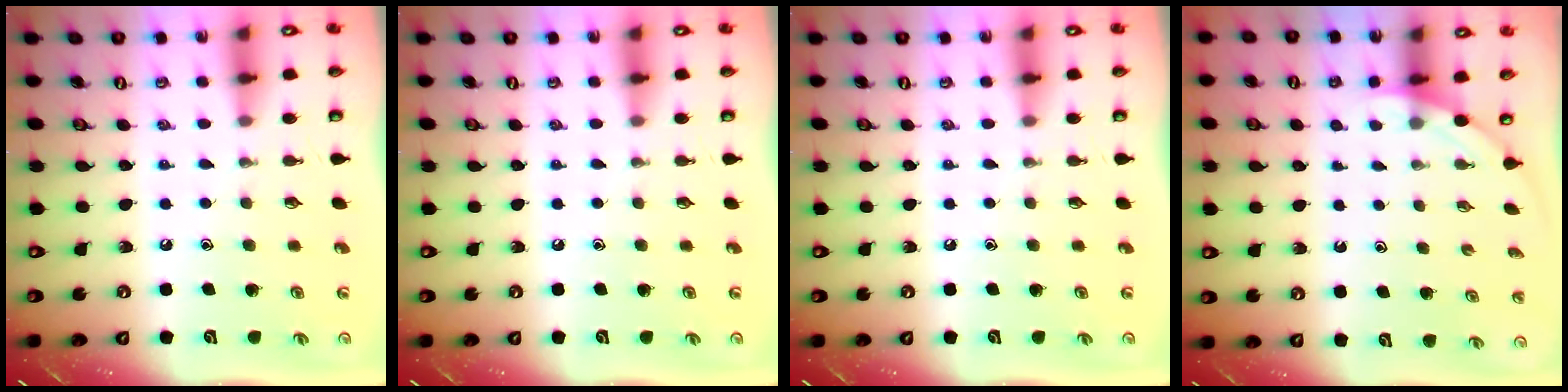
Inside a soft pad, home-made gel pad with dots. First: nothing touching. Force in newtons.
{"total": 0.0}
{"total": 0.0}
{"total": 1.7, "press": 1.7, "slide": 0.0}